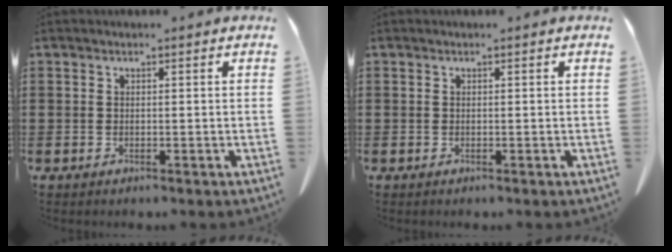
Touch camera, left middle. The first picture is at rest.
{"total": 0.0}